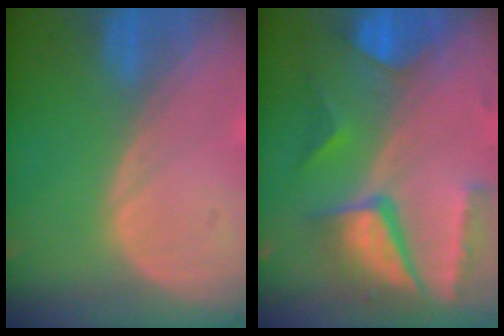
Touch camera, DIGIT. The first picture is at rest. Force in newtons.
{"total": 10.4, "press": 8.8, "slide": 5.5}